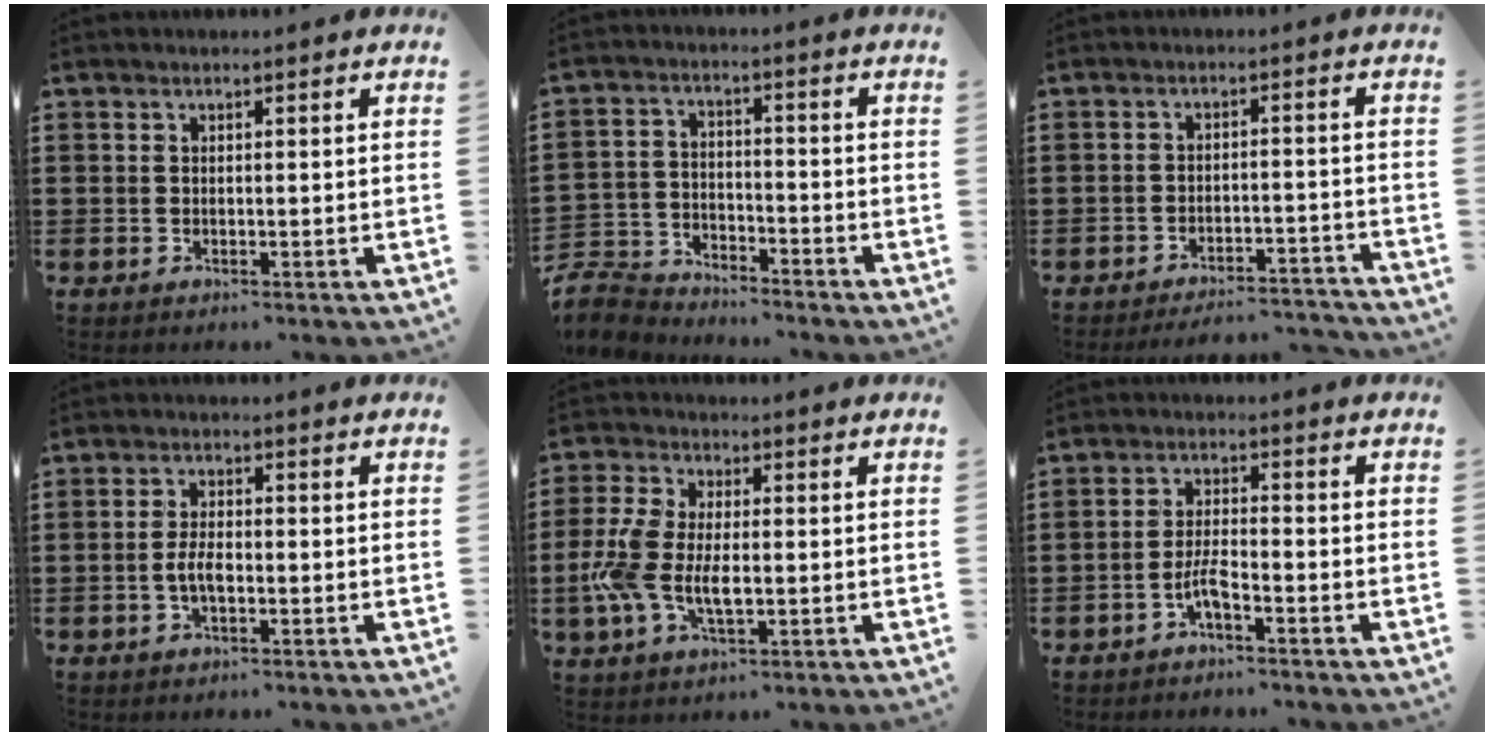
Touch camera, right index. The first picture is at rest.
{"total": 6.0, "force": [-5.8, 1.4, 0.6], "torque": [-0.035, 0.003, -0.123]}
{"total": 3.7, "force": [-3.7, 0.1, 0.8], "torque": [-0.016, 0.001, -0.075]}
{"total": 3.3, "force": [-0.8, 1.3, 3.0], "torque": [-0.069, -0.003, -0.019]}
{"total": 8.2, "force": [-1.4, 4.1, 7.0], "torque": [-0.170, -0.008, -0.033]}
{"total": 4.1, "force": [-2.4, 0.7, 3.3], "torque": [-0.084, -0.006, -0.051]}